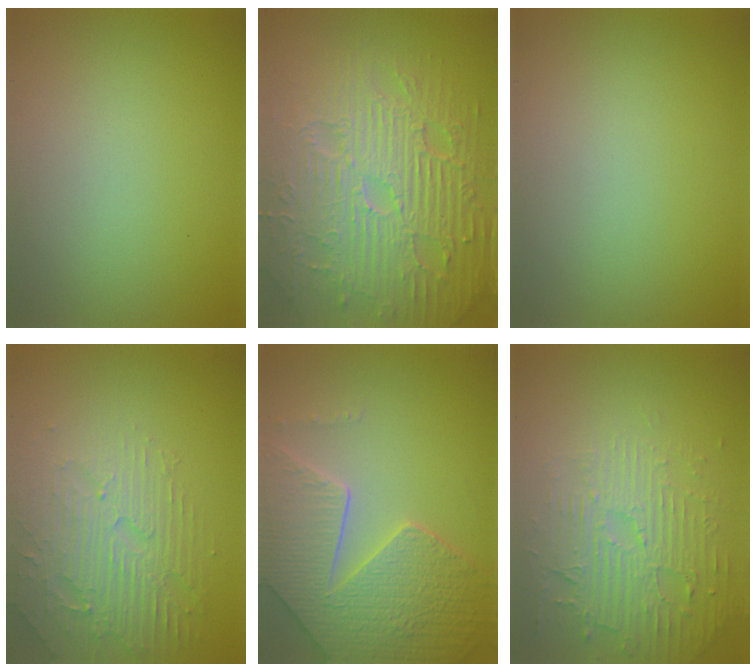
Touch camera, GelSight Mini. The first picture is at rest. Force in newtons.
{"total": 11.3, "press": 7.4, "slide": 8.6}
{"total": 0.0}
{"total": 4.4, "press": 4.1, "slide": 1.4}
{"total": 8.8, "press": 6.3, "slide": 6.2}
{"total": 4.3, "press": 3.7, "slide": 2.1}